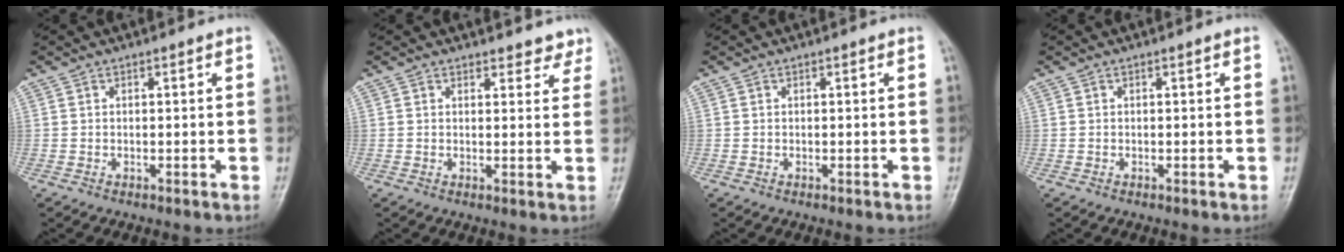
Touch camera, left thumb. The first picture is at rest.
{"total": 3.8, "force": [3.4, 1.7, 0.3], "torque": [0.027, -0.020, 0.027]}
{"total": 0.0}
{"total": 0.0}